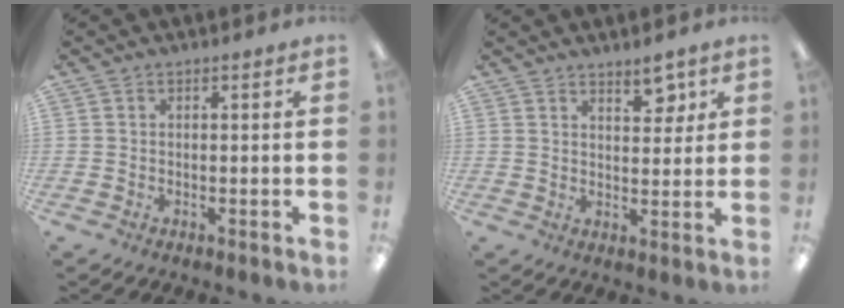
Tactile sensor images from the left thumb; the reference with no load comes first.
{"total": 5.9, "force": [4.1, 2.5, 3.4], "torque": [-0.027, -0.026, 0.064]}